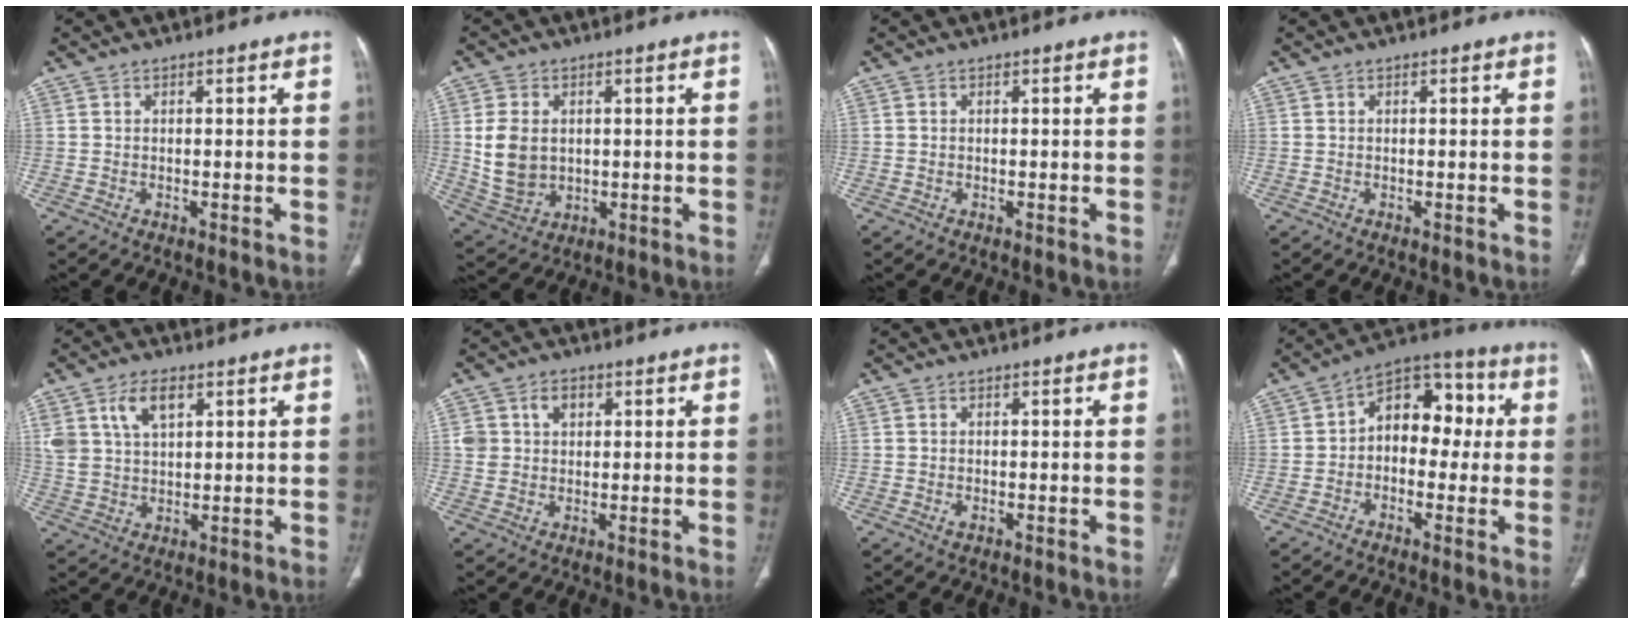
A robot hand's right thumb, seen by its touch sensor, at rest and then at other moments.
{"total": 9.4, "force": [1.0, 7.0, 6.2], "torque": [-0.112, -0.007, 0.035]}
{"total": 0.0}
{"total": 0.0}
{"total": 7.9, "force": [3.7, 4.4, 5.4], "torque": [-0.095, -0.010, 0.077]}
{"total": 5.2, "force": [1.8, 4.0, 2.7], "torque": [-0.028, -0.004, 0.035]}
{"total": 0.8, "force": [-0.2, 0.5, 0.6], "torque": [-0.016, -0.001, -0.002]}
{"total": 12.3, "force": [0.9, 8.2, 9.1], "torque": [-0.084, 0.040, -0.004]}